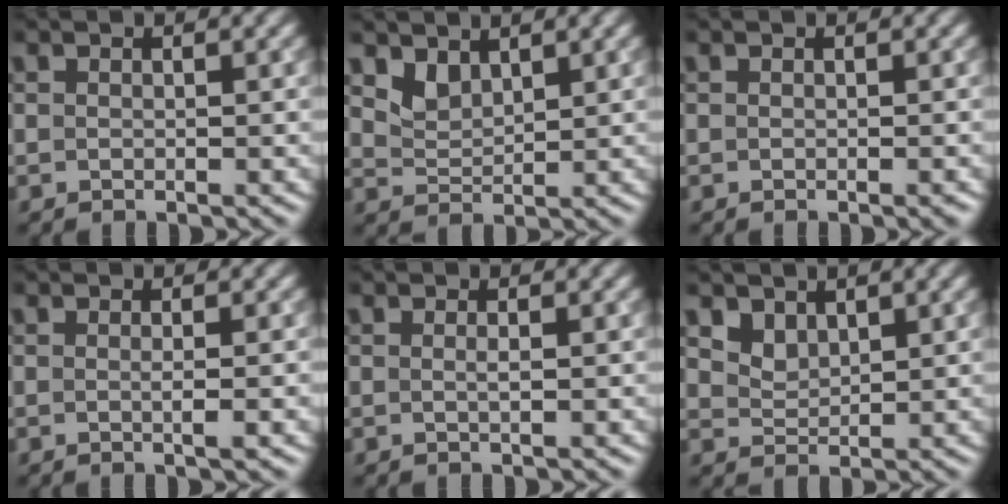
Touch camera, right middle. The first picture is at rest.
{"total": 2.2, "force": [1.7, 1.1, 0.8], "torque": [-0.021, -0.007, 0.040]}
{"total": 0.6, "force": [-0.2, 0.1, 0.5], "torque": [-0.004, 0.000, -0.003]}
{"total": 1.8, "force": [-0.1, 0.4, 1.7], "torque": [-0.021, -0.001, -0.006]}
{"total": 0.8, "force": [0.1, 0.2, 0.8], "torque": [-0.011, 0.003, -0.001]}
{"total": 2.6, "force": [1.9, 1.5, 0.9], "torque": [-0.029, -0.010, 0.050]}